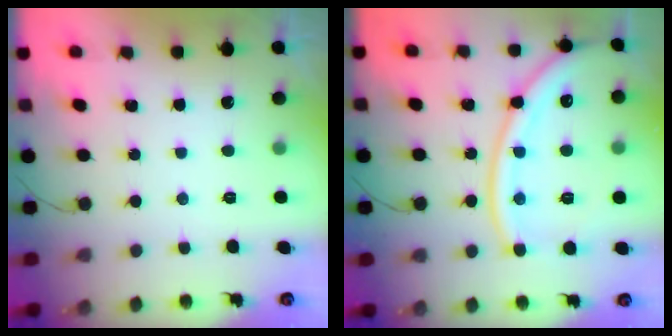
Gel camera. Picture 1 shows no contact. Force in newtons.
{"total": 17.3, "press": 17.2, "slide": 1.8}